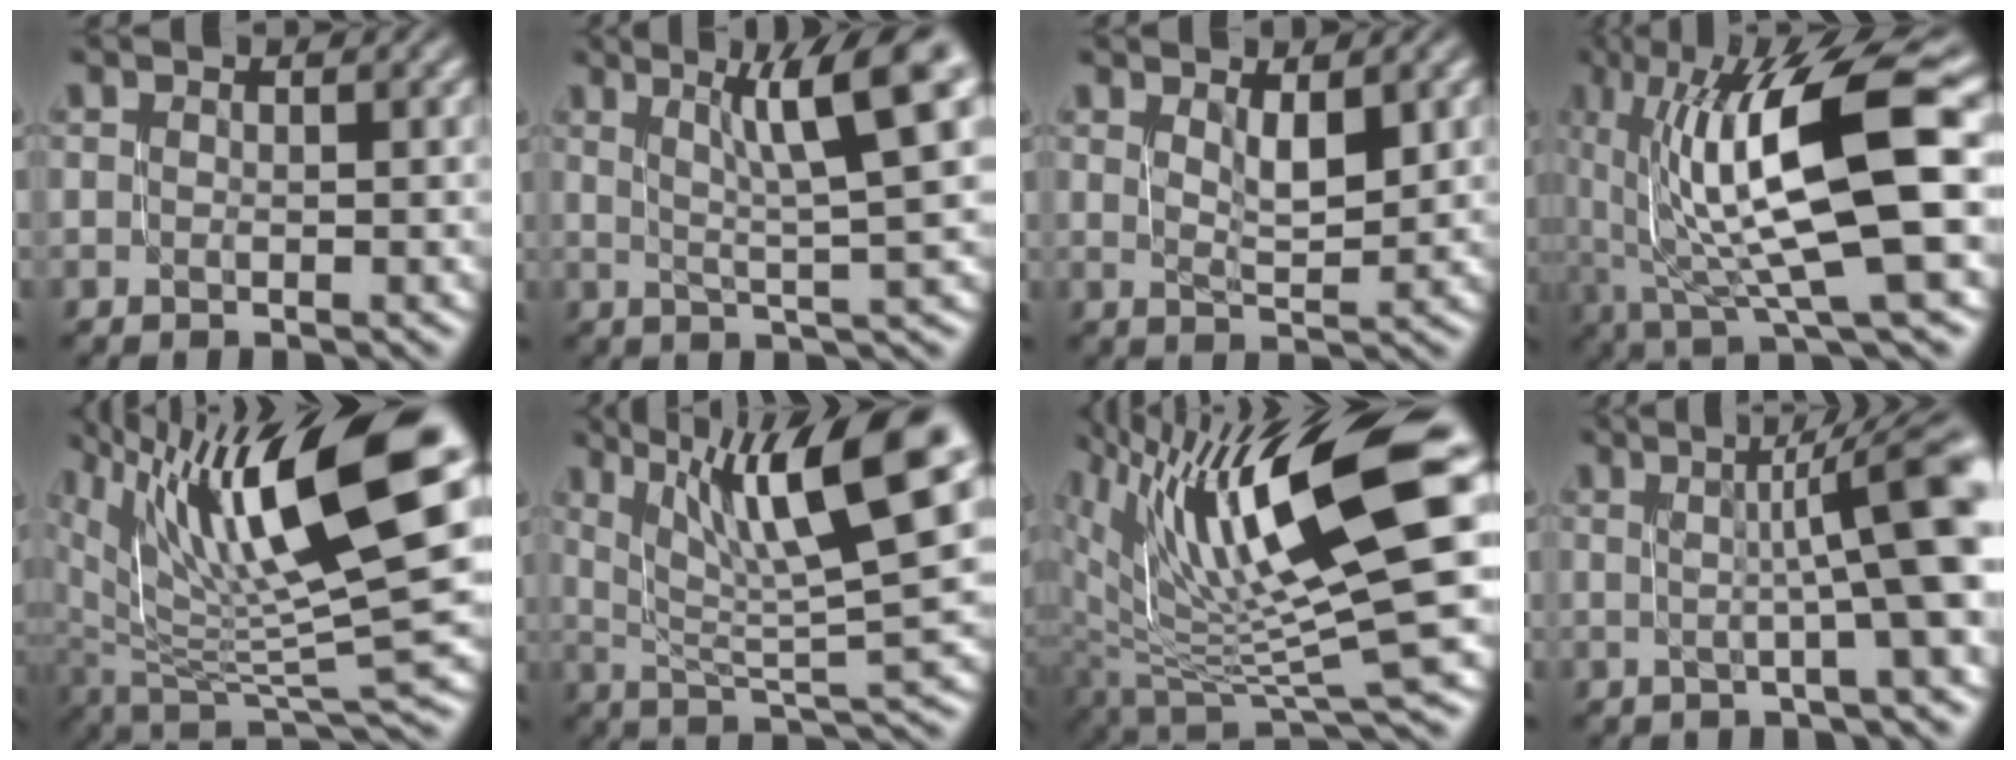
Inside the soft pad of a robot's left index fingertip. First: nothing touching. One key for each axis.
{"total": 8.5, "fx": 3.5, "fy": 1.2, "fz": 7.6, "tx": -0.094, "ty": 0.018, "tz": 0.058}
{"total": 2.6, "fx": 1.2, "fy": 0.8, "fz": 2.2, "tx": -0.038, "ty": -0.006, "tz": 0.024}
{"total": 11.9, "fx": 1.7, "fy": 3.0, "fz": 11.4, "tx": -0.190, "ty": 0.006, "tz": 0.033}
{"total": 15.3, "fx": 6.7, "fy": 4.3, "fz": 13.0, "tx": -0.227, "ty": 0.016, "tz": 0.125}
{"total": 11.4, "fx": 5.0, "fy": 2.3, "fz": 10.0, "tx": -0.150, "ty": 0.015, "tz": 0.088}
{"total": 13.6, "fx": 5.8, "fy": 3.5, "fz": 11.8, "tx": -0.212, "ty": 0.003, "tz": 0.118}
{"total": 7.9, "fx": 0.8, "fy": 1.1, "fz": 7.7, "tx": -0.094, "ty": 0.015, "tz": 0.009}